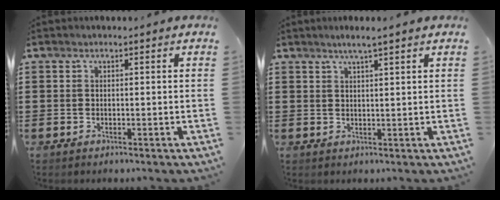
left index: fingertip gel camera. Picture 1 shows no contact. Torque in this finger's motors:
{"motor_torque": [-0.05, -0.18, 0.06, 0.01]}